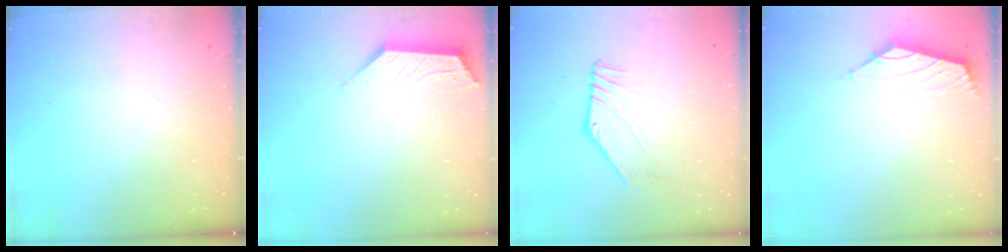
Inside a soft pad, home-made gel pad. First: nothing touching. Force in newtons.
{"total": 3.0, "press": 3.0, "slide": 0.6}
{"total": 2.9, "press": 2.9, "slide": 0.2}
{"total": 1.8, "press": 1.6, "slide": 0.7}